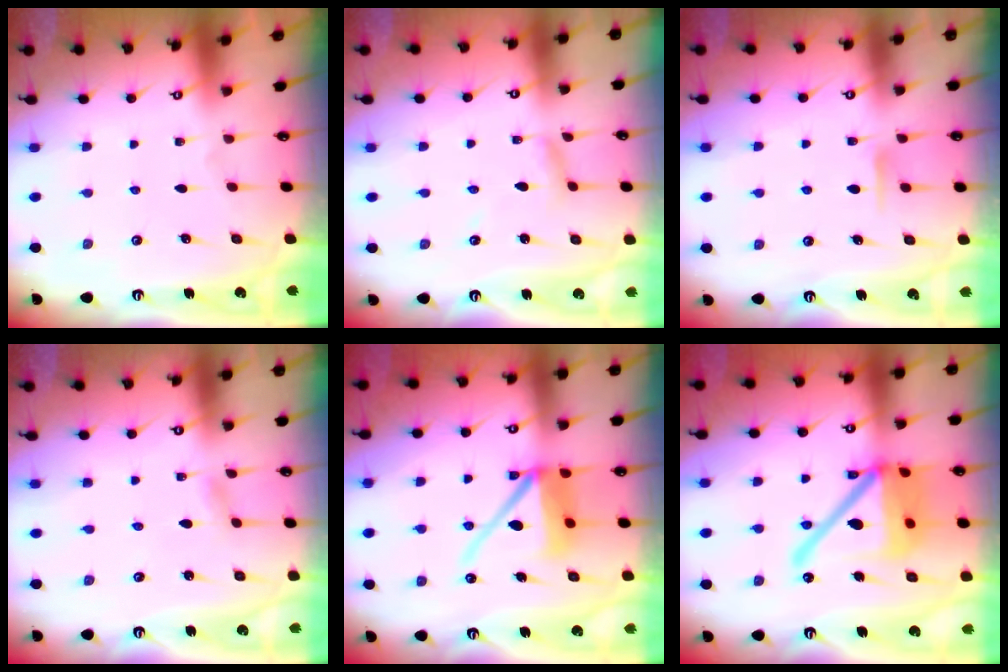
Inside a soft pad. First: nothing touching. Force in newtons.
{"total": 5.0, "press": 4.9, "slide": 0.3}
{"total": 4.9, "press": 4.8, "slide": 0.6}
{"total": 2.4, "press": 2.3, "slide": 0.3}
{"total": 11.1, "press": 11.0, "slide": 1.6}
{"total": 20.3, "press": 20.0, "slide": 3.5}